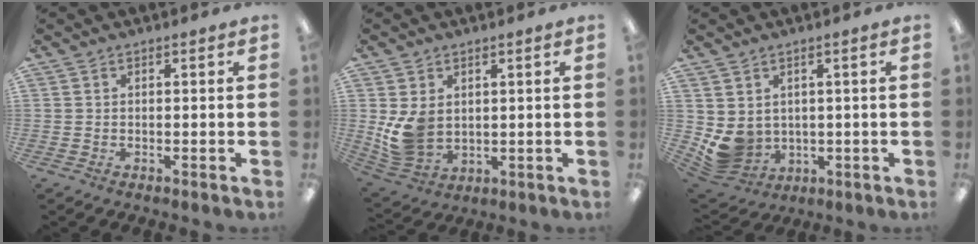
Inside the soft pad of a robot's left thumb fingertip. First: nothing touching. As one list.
[{"total": 8.6, "force": [1.7, 6.6, 5.2], "torque": [-0.115, -0.005, 0.033]}, {"total": 5.9, "force": [1.3, 5.5, 1.8], "torque": [-0.061, -0.020, 0.031]}]